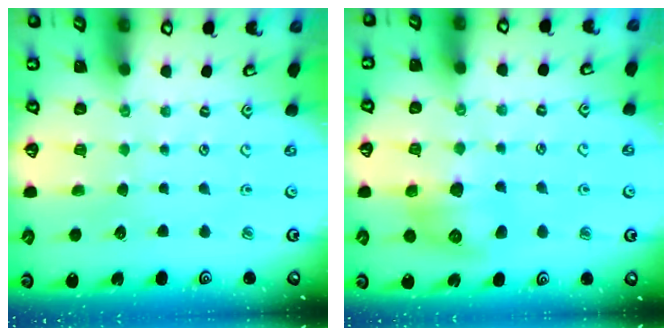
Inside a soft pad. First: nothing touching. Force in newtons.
{"total": 9.8, "press": 9.8, "slide": 0.4}